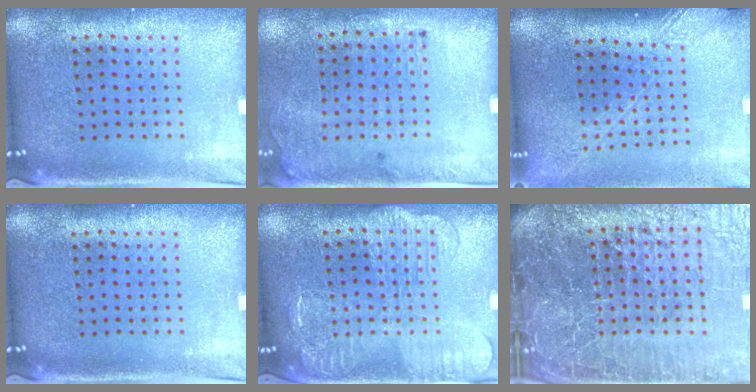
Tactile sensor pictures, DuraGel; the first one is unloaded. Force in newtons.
{"total": 1.8, "press": 1.2, "slide": 1.3}
{"total": 2.1, "press": 1.6, "slide": 1.4}
{"total": 0.0}
{"total": 2.3, "press": 2.2, "slide": 0.4}
{"total": 7.7, "press": 6.7, "slide": 3.9}